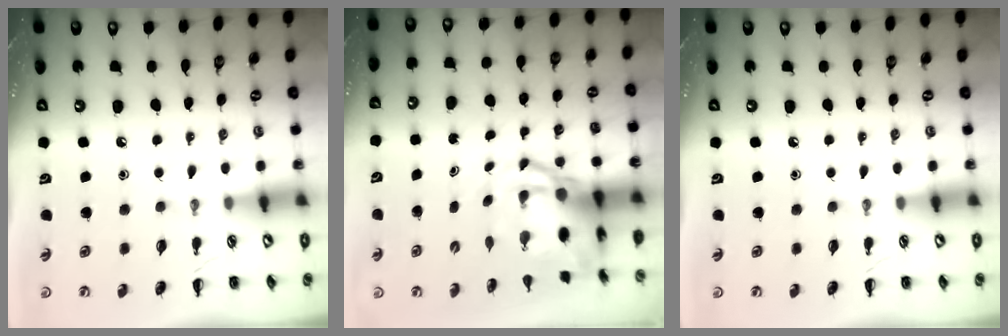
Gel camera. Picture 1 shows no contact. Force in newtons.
{"total": 6.6, "press": 6.4, "slide": 1.7}
{"total": 0.0}